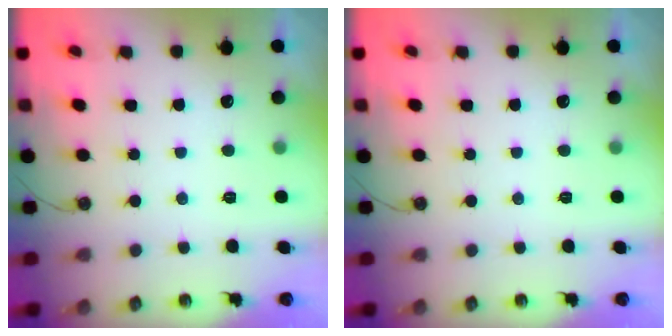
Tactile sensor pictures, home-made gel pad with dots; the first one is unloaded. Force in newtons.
{"total": 0.0}